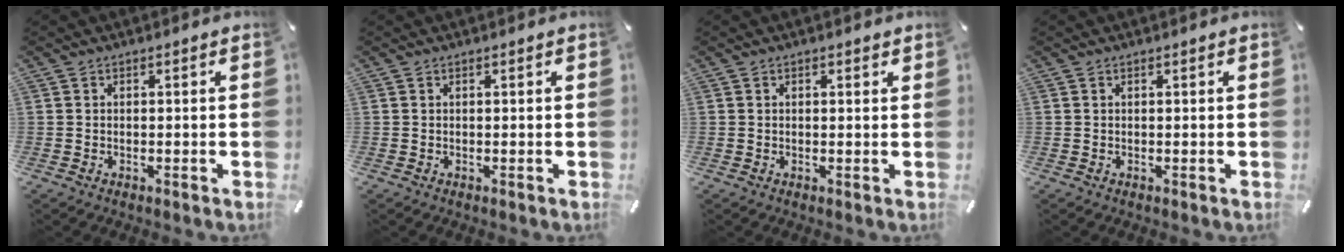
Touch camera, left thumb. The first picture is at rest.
{"total": 0.0}
{"total": 0.7, "force": [0.4, 0.4, 0.4], "torque": [-0.009, 0.001, 0.007]}
{"total": 0.0}